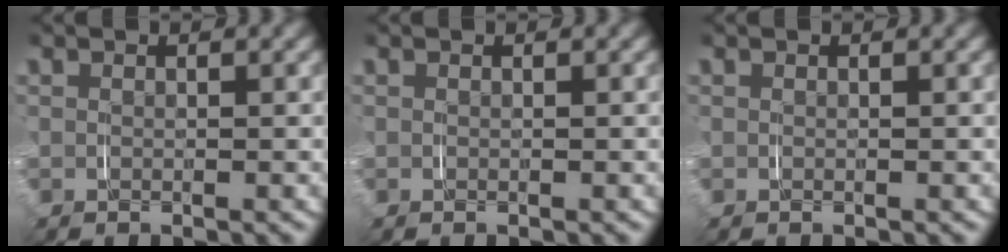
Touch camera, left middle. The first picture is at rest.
{"total": 0.0}
{"total": 0.0}